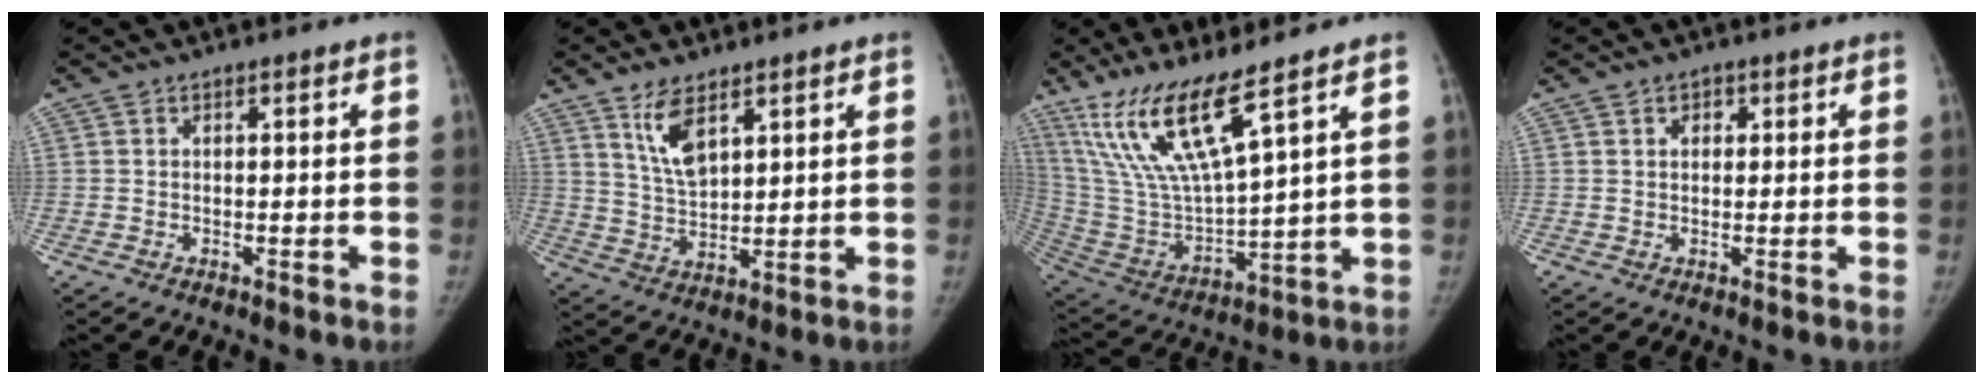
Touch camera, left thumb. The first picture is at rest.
{"total": 7.1, "force": [4.3, 2.9, 4.8], "torque": [-0.083, -0.026, 0.090]}
{"total": 16.0, "force": [10.5, 2.2, 11.9], "torque": [-0.238, -0.057, 0.223]}
{"total": 1.9, "force": [0.8, 1.4, 0.9], "torque": [-0.006, -0.001, 0.011]}